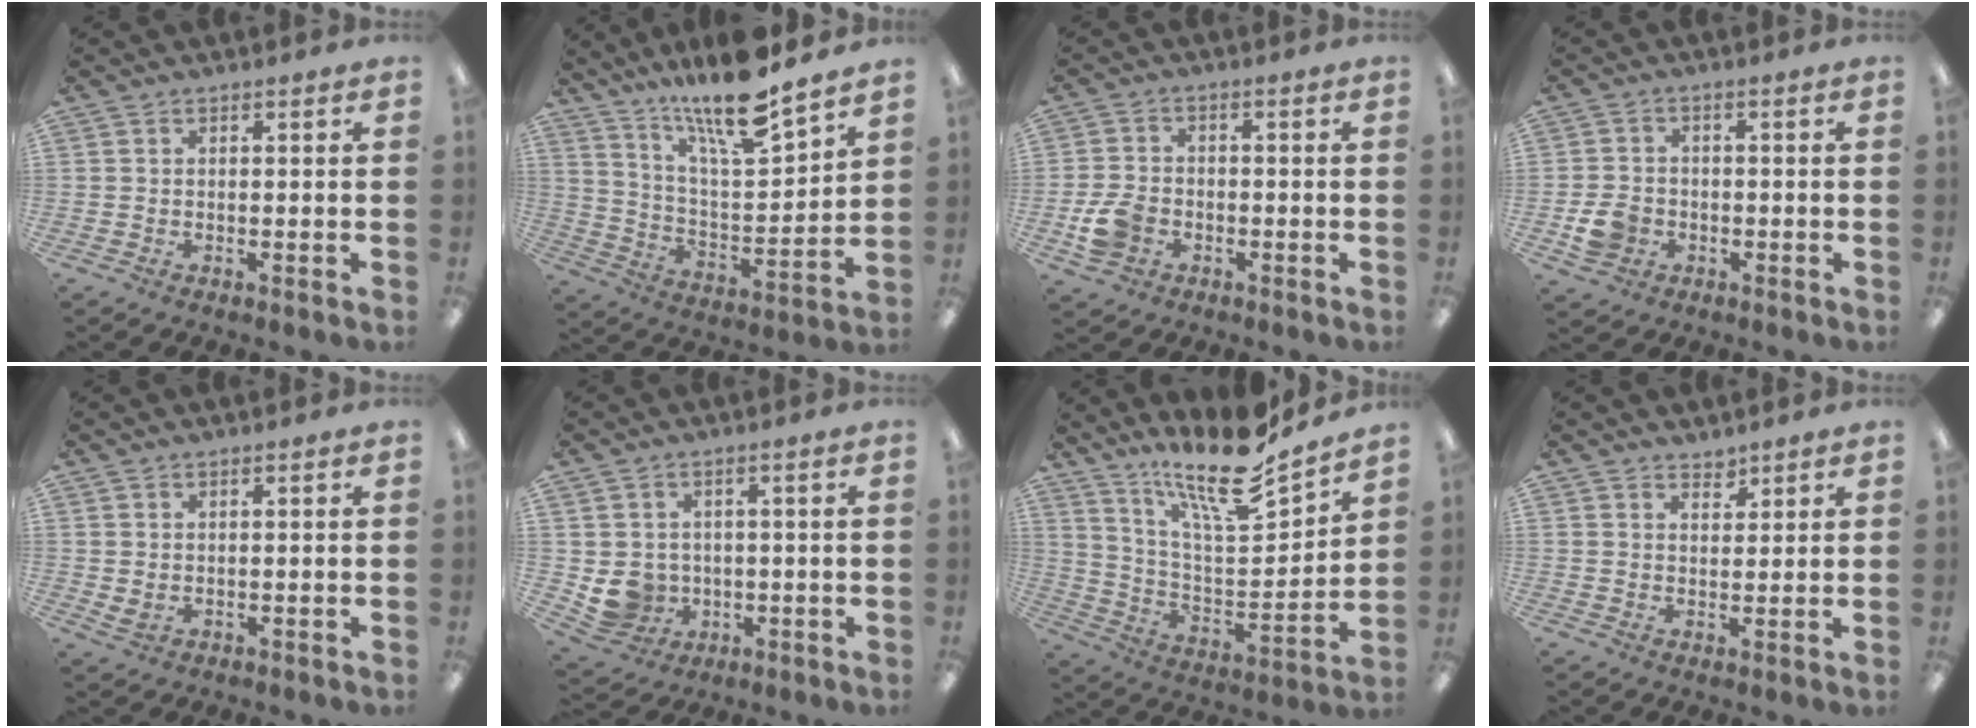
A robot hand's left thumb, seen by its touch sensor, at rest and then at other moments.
{"total": 16.1, "force": [13.6, 2.1, 8.4], "torque": [-0.154, -0.095, 0.227]}
{"total": 6.4, "force": [-2.4, 4.7, 3.7], "torque": [-0.066, 0.008, -0.043]}
{"total": 5.6, "force": [-2.0, 4.5, 2.6], "torque": [-0.045, 0.006, -0.035]}
{"total": 2.0, "force": [0.6, 1.3, 1.5], "torque": [-0.026, -0.005, 0.007]}
{"total": 6.3, "force": [0.4, 6.1, 1.6], "torque": [-0.058, -0.002, 0.016]}
{"total": 18.1, "force": [14.4, 3.8, 10.4], "torque": [-0.192, -0.100, 0.242]}
{"total": 2.6, "force": [2.4, 0.9, 0.2], "torque": [0.002, -0.017, 0.044]}